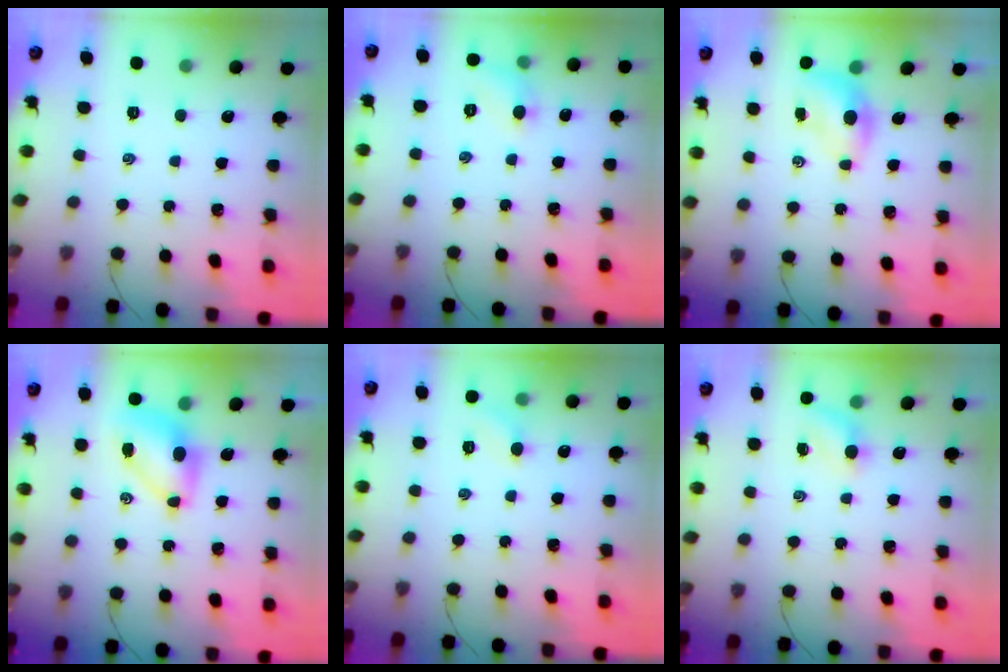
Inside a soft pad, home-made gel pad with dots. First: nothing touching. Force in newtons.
{"total": 5.7, "press": 5.5, "slide": 1.6}
{"total": 4.8, "press": 4.7, "slide": 0.8}
{"total": 7.0, "press": 7.0, "slide": 0.9}
{"total": 5.2, "press": 5.0, "slide": 1.5}
{"total": 3.8, "press": 3.6, "slide": 1.3}